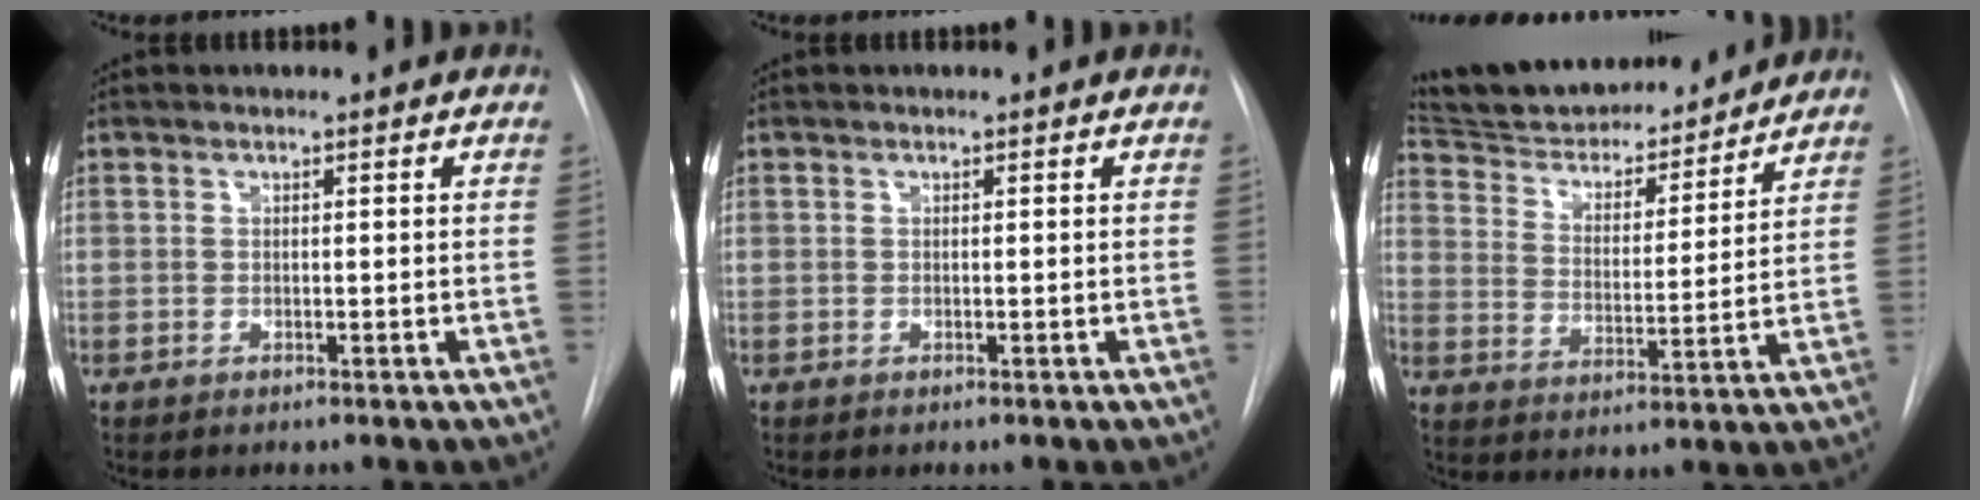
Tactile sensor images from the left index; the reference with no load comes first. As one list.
[{"total": 0.0}, {"total": 19.5, "force": [17.9, 5.0, 6.1], "torque": [-0.101, 0.000, 0.270]}]